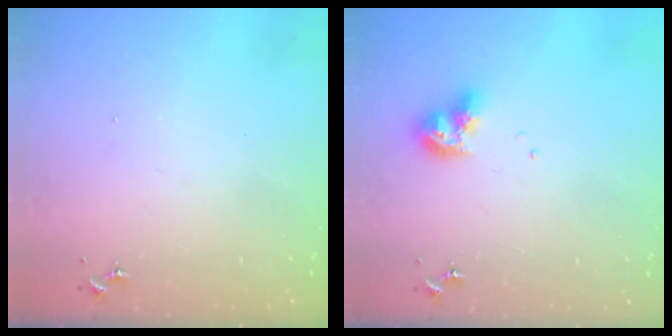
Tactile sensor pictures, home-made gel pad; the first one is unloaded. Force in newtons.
{"total": 9.6, "press": 9.5, "slide": 1.2}